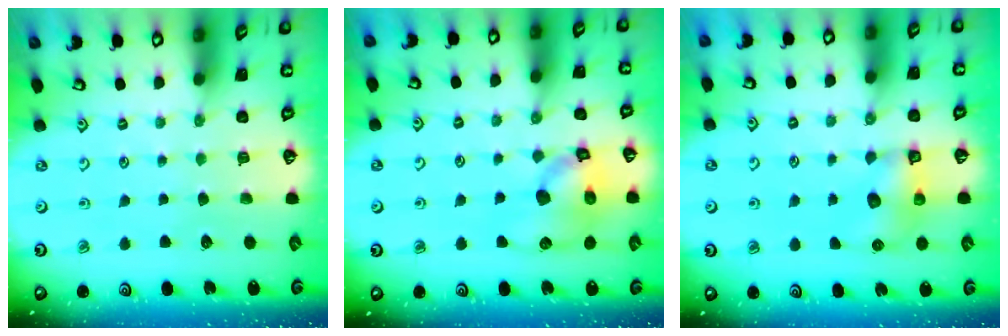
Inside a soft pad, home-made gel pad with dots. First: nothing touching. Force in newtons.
{"total": 12.5, "press": 12.4, "slide": 1.6}
{"total": 7.2, "press": 7.2, "slide": 0.2}